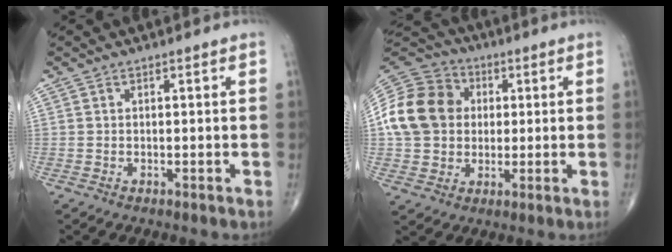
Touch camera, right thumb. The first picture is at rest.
{"total": 17.0, "force": [1.9, 14.0, 9.4], "torque": [-0.174, 0.027, 0.032]}